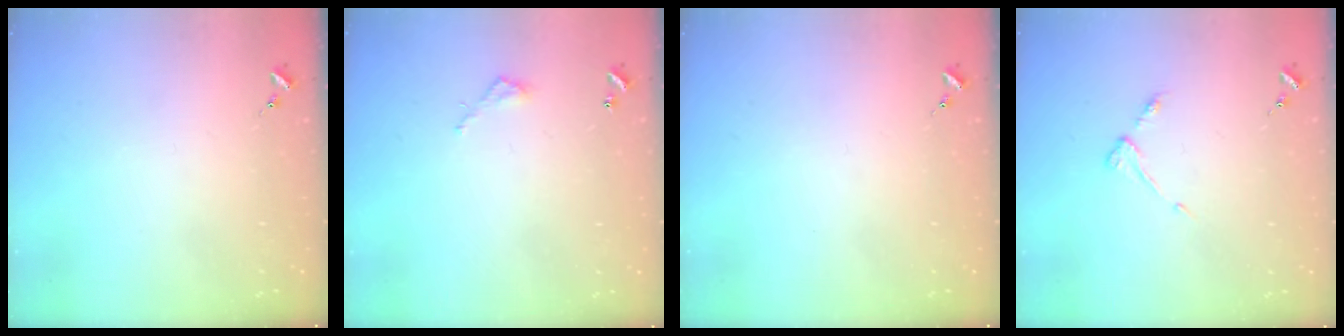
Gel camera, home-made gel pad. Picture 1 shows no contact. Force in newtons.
{"total": 3.7, "press": 3.7, "slide": 0.3}
{"total": 0.0}
{"total": 5.2, "press": 5.2, "slide": 0.6}